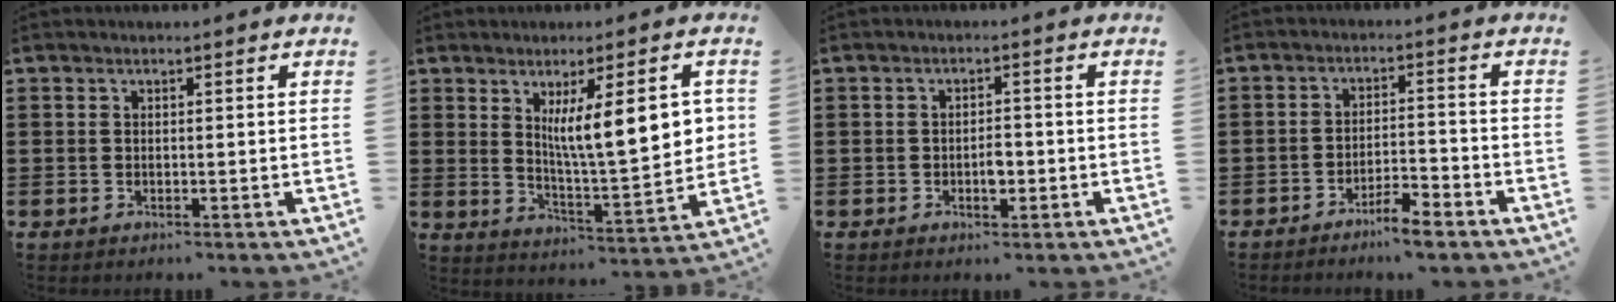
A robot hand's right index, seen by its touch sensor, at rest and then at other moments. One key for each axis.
{"total": 11.3, "fx": 3.2, "fy": 2.4, "fz": 10.6, "tx": -0.175, "ty": -0.006, "tz": 0.050}
{"total": 2.5, "fx": -0.7, "fy": 1.1, "fz": 2.1, "tx": -0.039, "ty": 0.002, "tz": -0.013}
{"total": 4.0, "fx": -3.7, "fy": 0.3, "fz": 1.6, "tx": -0.031, "ty": 0.006, "tz": -0.071}